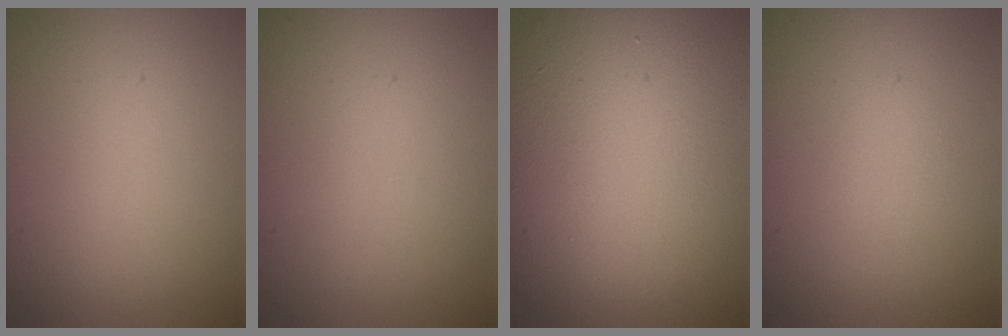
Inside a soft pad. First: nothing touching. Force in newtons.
{"total": 0.0}
{"total": 15.4, "press": 15.4, "slide": 0.9}
{"total": 0.6, "press": 0.6, "slide": 0.1}